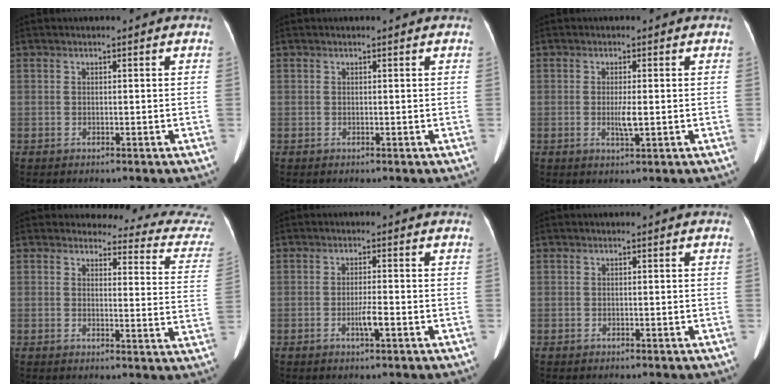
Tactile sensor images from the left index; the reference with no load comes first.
{"total": 0.8, "force": [0.8, 0.1, 0.1], "torque": [-0.012, 0.008, 0.008]}
{"total": 2.3, "force": [-0.2, 0.2, 2.2], "torque": [-0.047, -0.004, -0.002]}
{"total": 17.0, "force": [16.7, 2.7, 2.3], "torque": [0.010, -0.108, 0.144]}
{"total": 2.4, "force": [-1.0, 0.0, 2.1], "torque": [-0.042, -0.003, -0.018]}
{"total": 0.0}